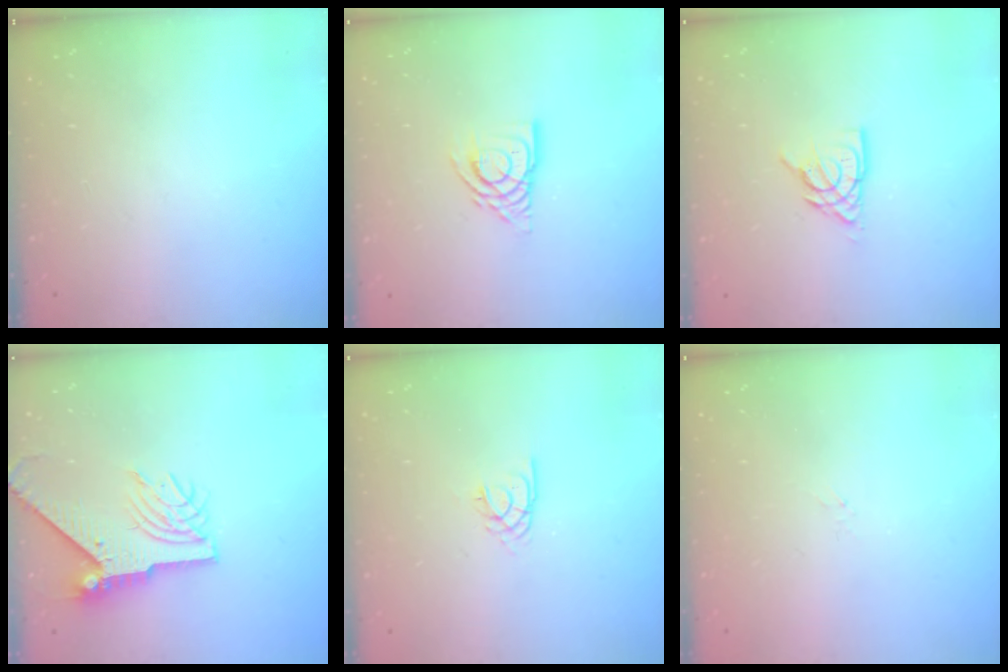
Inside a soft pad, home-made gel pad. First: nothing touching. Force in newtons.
{"total": 10.5, "press": 10.4, "slide": 1.3}
{"total": 10.2, "press": 10.1, "slide": 1.4}
{"total": 9.2, "press": 9.1, "slide": 1.3}
{"total": 2.2, "press": 2.2, "slide": 0.4}
{"total": 1.5, "press": 1.4, "slide": 0.3}